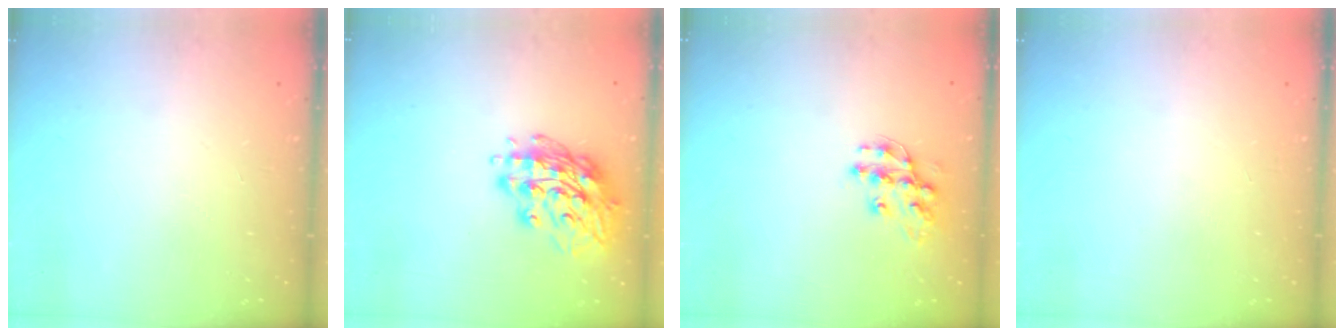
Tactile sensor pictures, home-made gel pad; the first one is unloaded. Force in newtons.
{"total": 15.3, "press": 15.3, "slide": 0.8}
{"total": 12.2, "press": 12.2, "slide": 0.9}
{"total": 0.0}